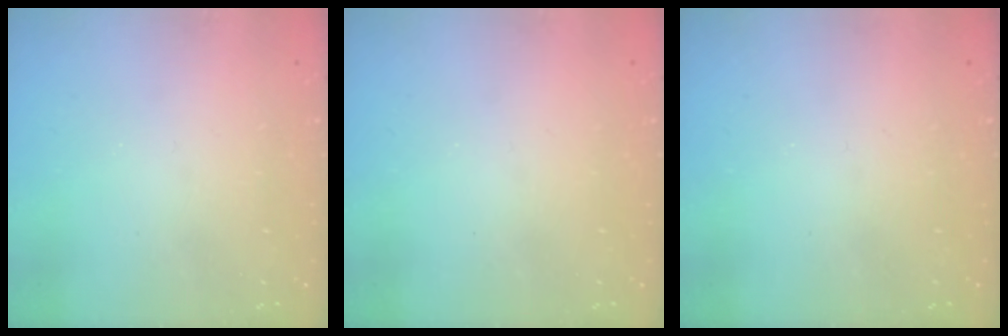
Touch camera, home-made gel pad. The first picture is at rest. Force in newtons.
{"total": 0.0}
{"total": 0.0}